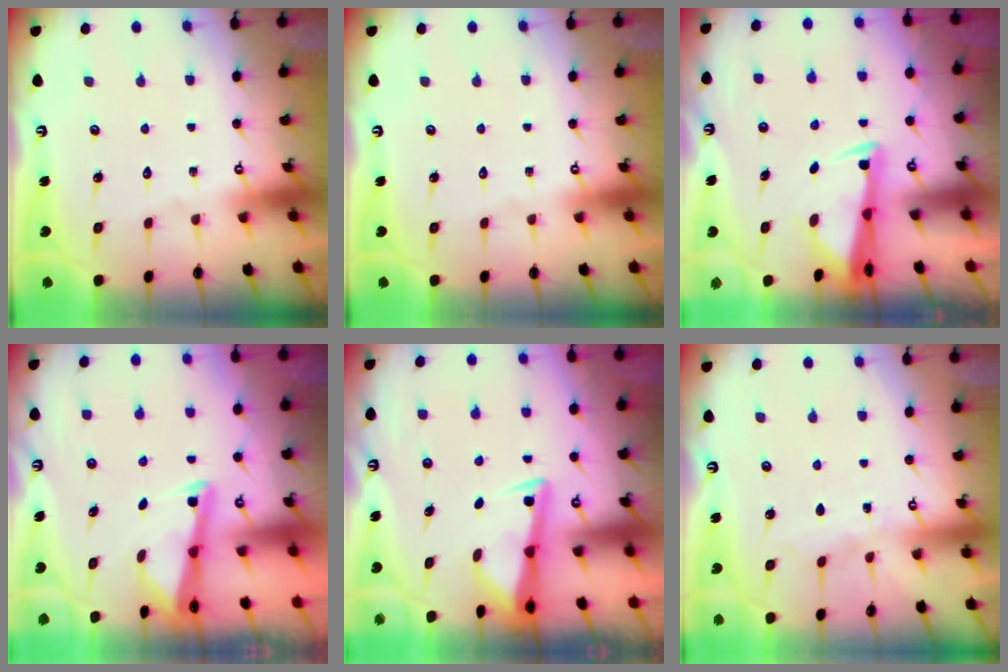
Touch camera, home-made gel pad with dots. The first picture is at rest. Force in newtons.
{"total": 0.0}
{"total": 2.9, "press": 2.7, "slide": 0.9}
{"total": 3.1, "press": 3.1, "slide": 0.3}
{"total": 3.0, "press": 2.9, "slide": 0.4}
{"total": 3.9, "press": 3.9, "slide": 0.4}